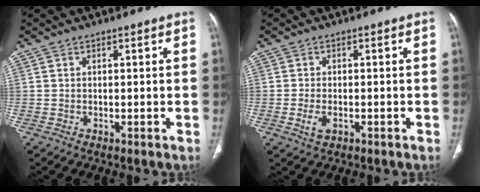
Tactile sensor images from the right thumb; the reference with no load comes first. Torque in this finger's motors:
{"motor_torque": [-0.26, 0.18, -0.09, 0.07, 0.11]}